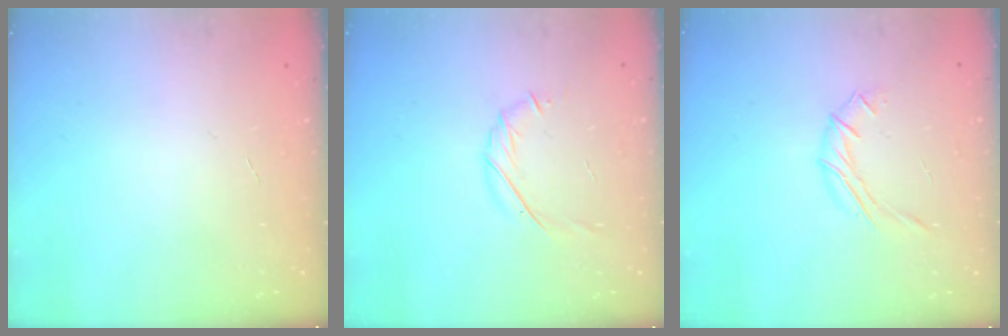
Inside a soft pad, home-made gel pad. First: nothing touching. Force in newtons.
{"total": 4.1, "press": 4.0, "slide": 1.1}
{"total": 5.6, "press": 5.6, "slide": 0.5}